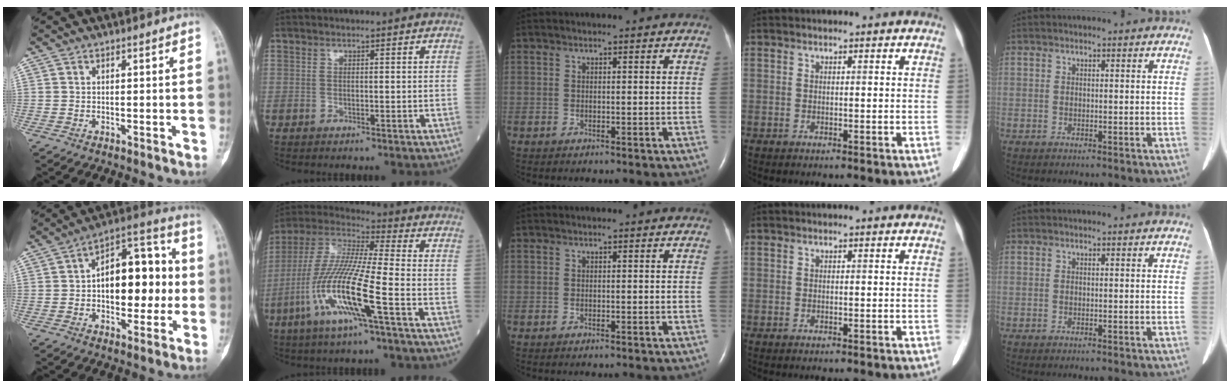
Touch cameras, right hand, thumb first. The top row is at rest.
{"thumb": {"total": 17.6, "force": [0.3, 10.2, 14.3], "torque": [-0.162, 0.035, 0.000]}, "index": {"total": 15.4, "force": [-5.7, 0.4, 14.3], "torque": [-0.308, -0.014, -0.115]}}